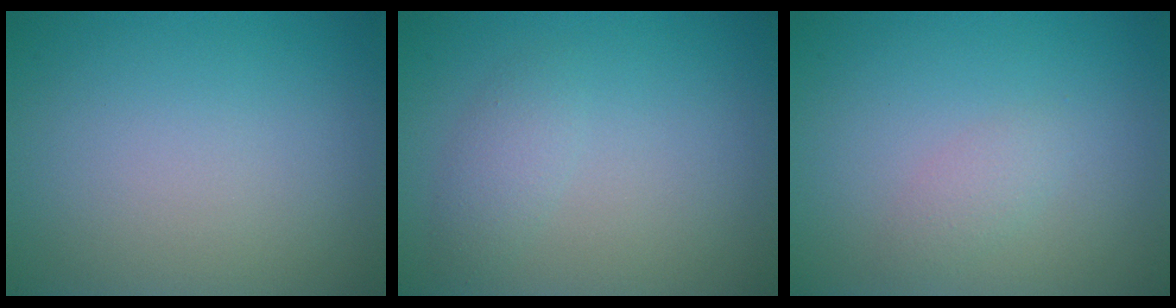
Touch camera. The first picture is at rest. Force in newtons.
{"total": 1.6, "press": 1.6, "slide": 0.0}
{"total": 1.2, "press": 1.2, "slide": 0.1}